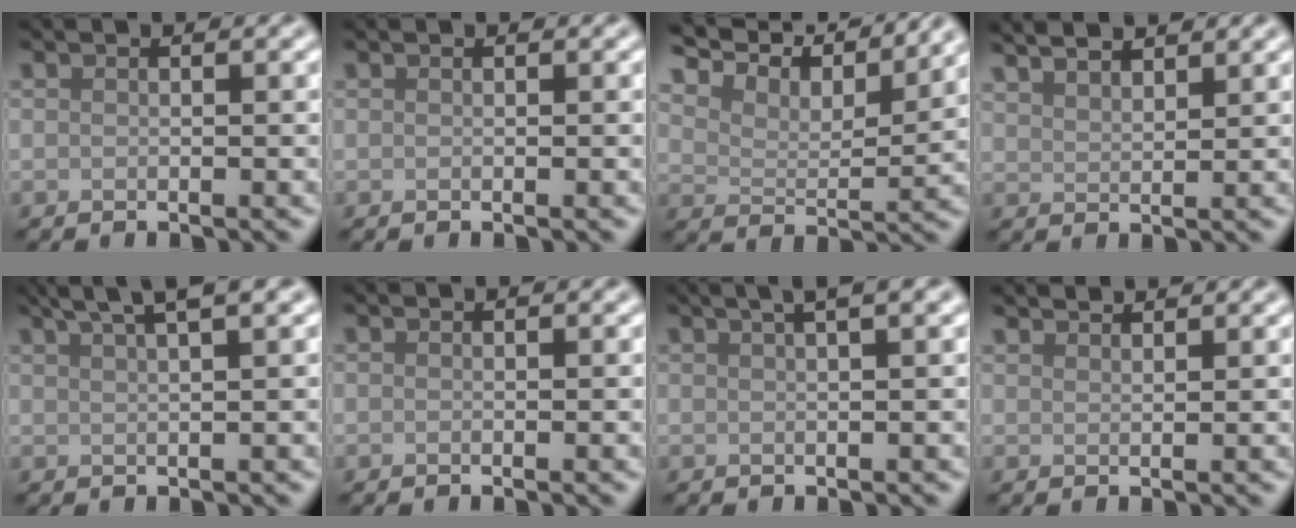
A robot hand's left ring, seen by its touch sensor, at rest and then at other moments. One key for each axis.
{"total": 0.0}
{"total": 9.1, "fx": 8.1, "fy": 1.9, "fz": 3.8, "tx": -0.089, "ty": 0.010, "tz": 0.104}
{"total": 4.2, "fx": 3.6, "fy": 1.1, "fz": 1.8, "tx": -0.020, "ty": 0.017, "tz": 0.043}
{"total": 4.8, "fx": 3.4, "fy": 1.0, "fz": 3.3, "tx": -0.040, "ty": 0.021, "tz": 0.038}
{"total": 0.0}
{"total": 5.1, "fx": 3.1, "fy": 1.8, "fz": 3.6, "tx": -0.023, "ty": 0.029, "tz": 0.015}
{"total": 1.9, "fx": 1.9, "fy": 0.1, "fz": 0.3, "tx": -0.003, "ty": 0.002, "tz": 0.028}